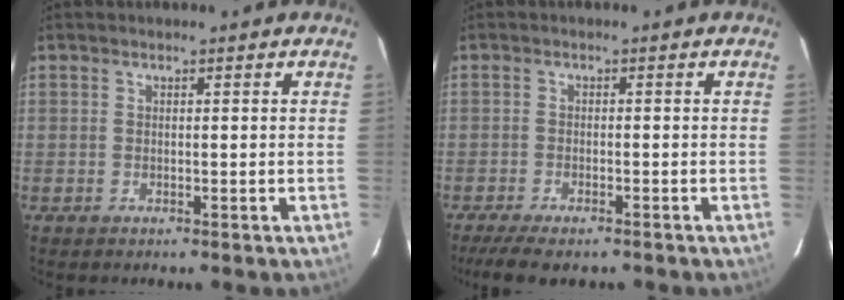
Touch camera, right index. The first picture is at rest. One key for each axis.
{"total": 7.7, "fx": -6.1, "fy": 1.9, "fz": 4.2, "tx": -0.103, "ty": -0.027, "tz": -0.103}